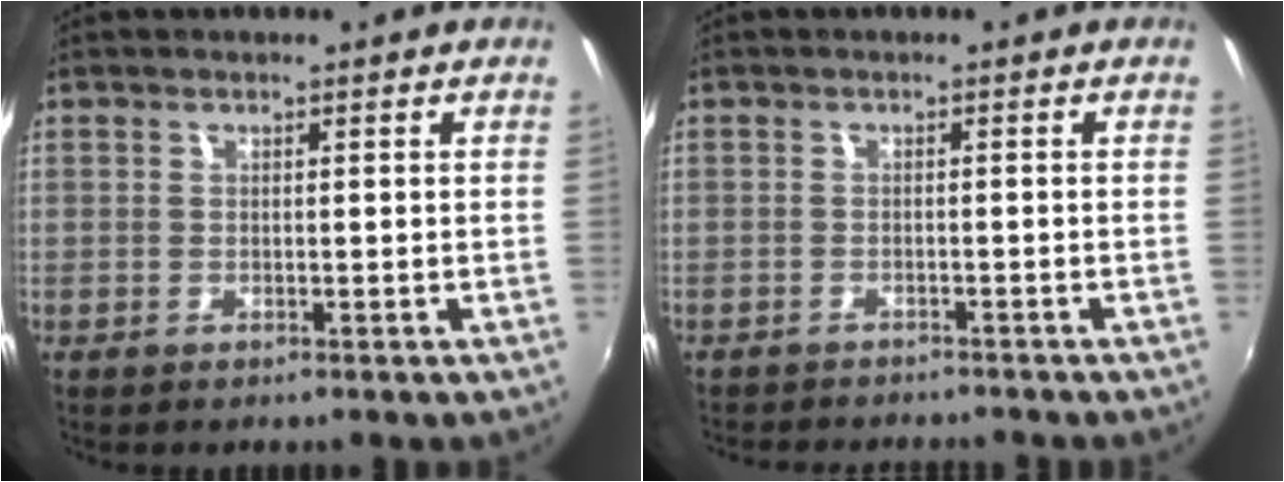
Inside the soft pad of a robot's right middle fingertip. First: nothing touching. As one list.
[{"total": 5.9, "force": [-5.5, 1.1, 1.8], "torque": [-0.048, -0.014, -0.081]}]